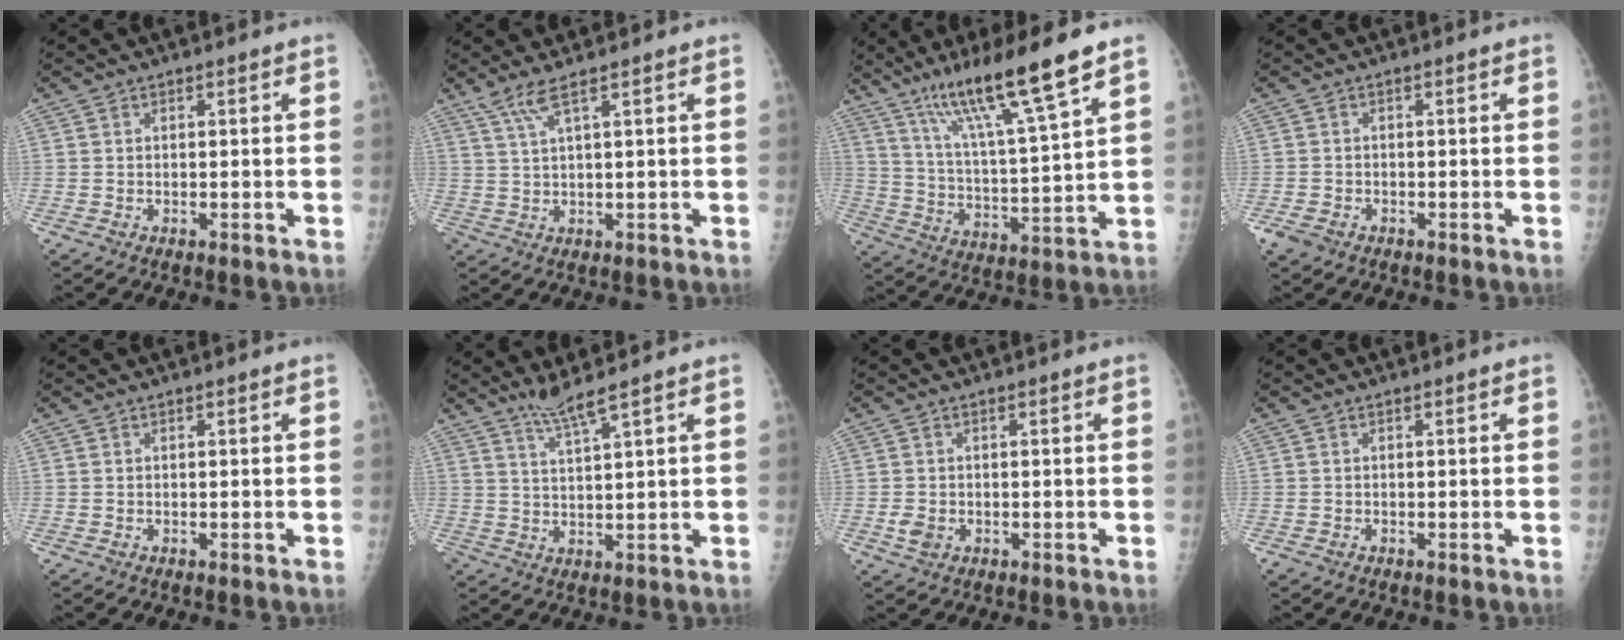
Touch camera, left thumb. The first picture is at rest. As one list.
[{"total": 3.5, "force": [2.4, 0.1, 2.6], "torque": [-0.065, -0.002, 0.059]}, {"total": 16.7, "force": [11.2, 0.7, 12.3], "torque": [-0.208, -0.054, 0.198]}, {"total": 2.6, "force": [-1.5, 1.8, 1.1], "torque": [-0.020, 0.002, -0.027]}, {"total": 0.0}, {"total": 4.1, "force": [3.3, -0.7, 2.3], "torque": [-0.046, -0.026, 0.072]}, {"total": 2.4, "force": [-0.6, 1.9, 1.3], "torque": [-0.022, 0.000, -0.009]}, {"total": 0.7, "force": [-0.4, 0.5, 0.3], "torque": [-0.007, 0.000, -0.009]}]